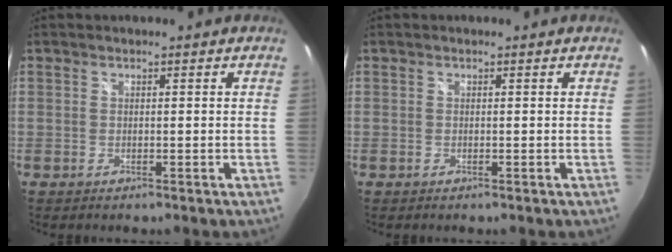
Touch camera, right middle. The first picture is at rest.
{"total": 0.0}